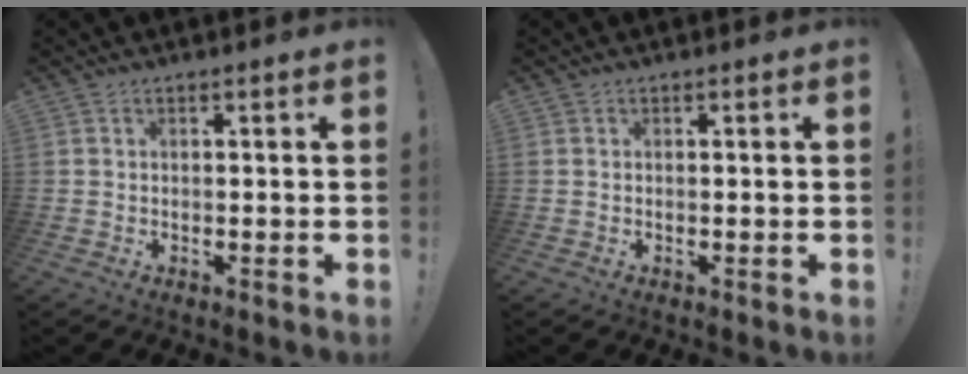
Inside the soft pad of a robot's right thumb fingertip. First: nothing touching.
{"total": 0.0}